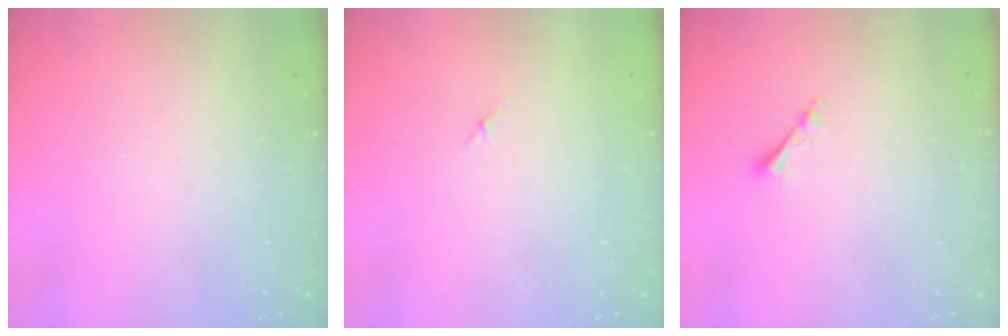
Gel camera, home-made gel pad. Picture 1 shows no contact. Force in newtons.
{"total": 1.8, "press": 1.7, "slide": 0.6}
{"total": 2.4, "press": 2.3, "slide": 0.4}